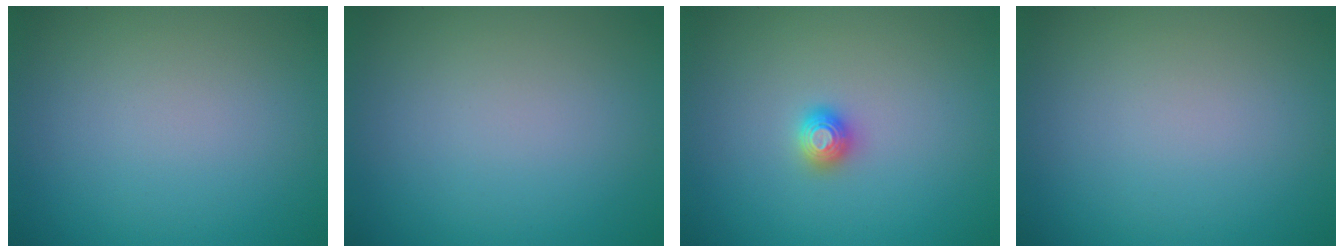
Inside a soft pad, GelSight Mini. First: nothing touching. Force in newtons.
{"total": 0.0}
{"total": 1.2, "press": 1.2, "slide": 0.3}
{"total": 0.0}